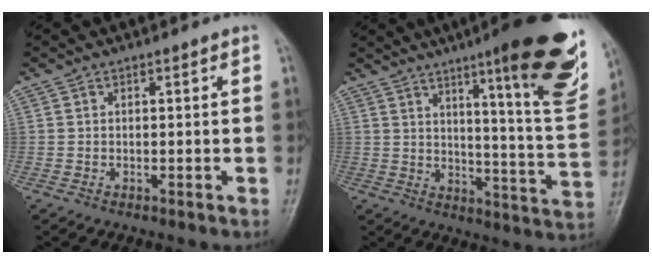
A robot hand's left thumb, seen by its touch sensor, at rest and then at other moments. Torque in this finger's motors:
{"motor_torque": [1.09, -0.12, 1.48, -1.27, 0.34]}